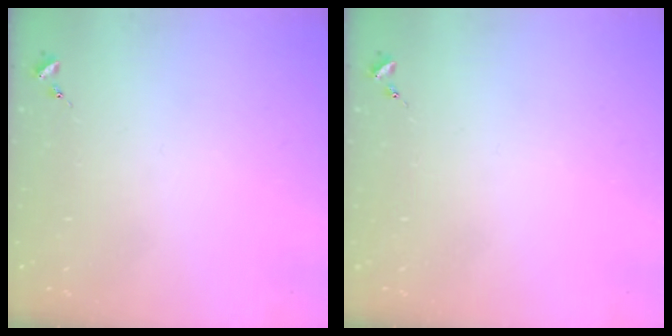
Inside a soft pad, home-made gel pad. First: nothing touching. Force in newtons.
{"total": 0.0}